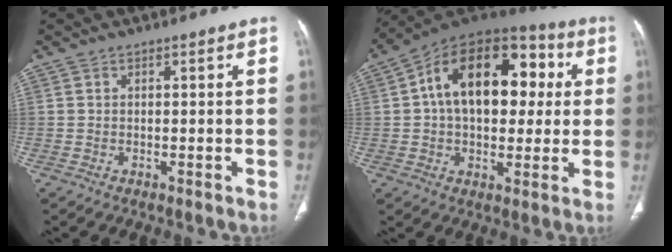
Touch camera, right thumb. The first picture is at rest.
{"total": 22.5, "force": [3.7, 13.8, 17.4], "torque": [-0.240, 0.031, 0.049]}